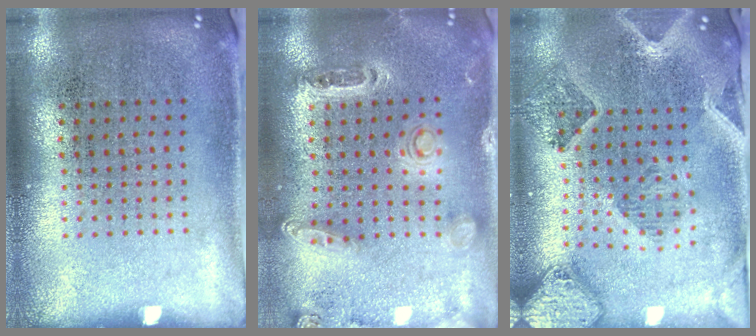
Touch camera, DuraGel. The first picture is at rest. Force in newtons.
{"total": 1.5, "press": 1.4, "slide": 0.2}
{"total": 1.8, "press": 1.7, "slide": 0.5}